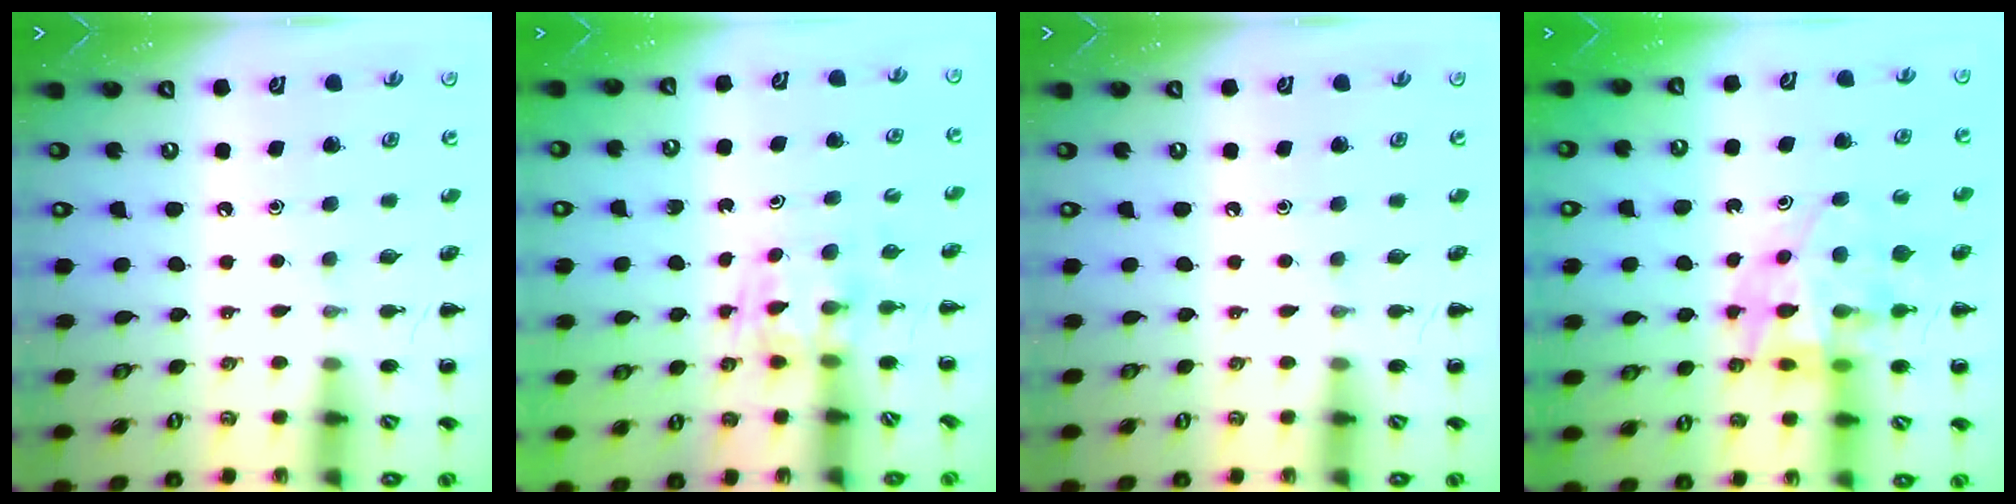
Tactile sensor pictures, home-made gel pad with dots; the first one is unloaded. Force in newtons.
{"total": 2.4, "press": 2.2, "slide": 1.1}
{"total": 0.0}
{"total": 12.0, "press": 11.5, "slide": 3.3}